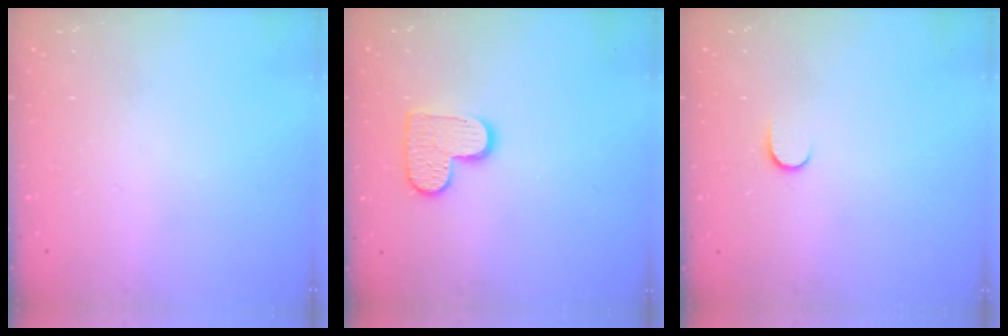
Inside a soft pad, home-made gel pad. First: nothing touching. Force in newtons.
{"total": 10.4, "press": 10.4, "slide": 0.6}
{"total": 3.9, "press": 3.9, "slide": 0.5}